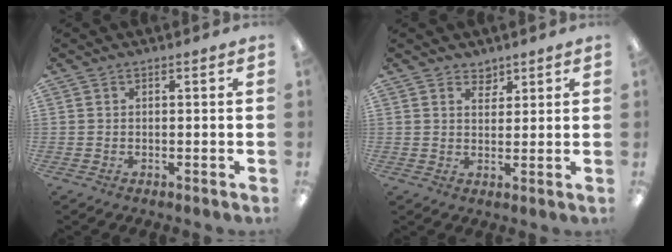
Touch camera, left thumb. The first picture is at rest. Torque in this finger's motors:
{"motor_torque": [-0.29, -0.22, -0.06, -0.12, -0.03]}